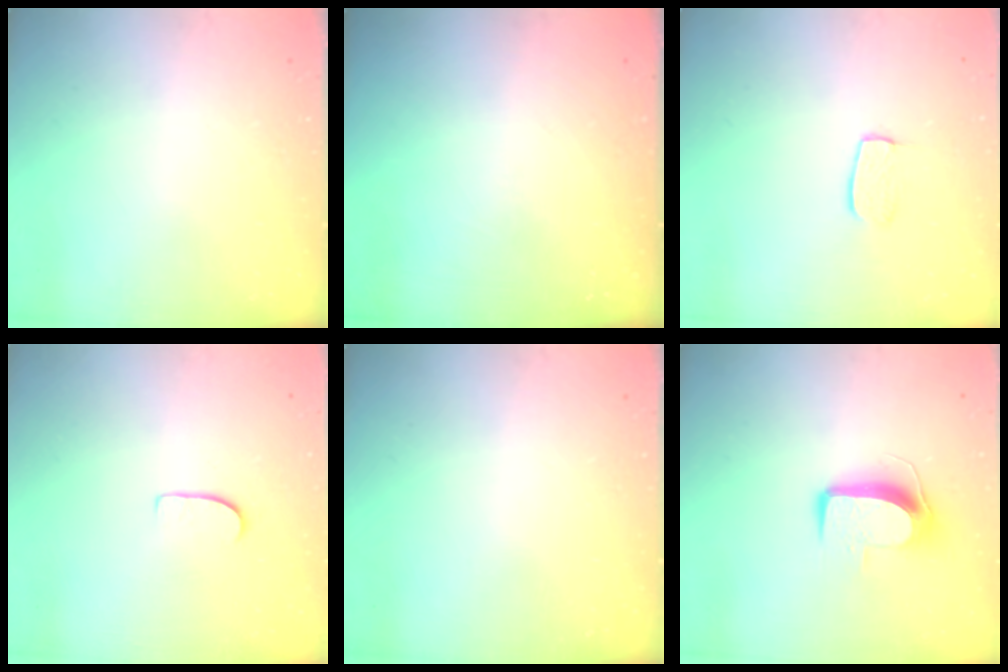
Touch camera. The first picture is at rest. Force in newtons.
{"total": 0.0}
{"total": 5.6, "press": 5.6, "slide": 0.2}
{"total": 6.1, "press": 6.1, "slide": 0.5}
{"total": 0.0}
{"total": 9.6, "press": 9.6, "slide": 0.3}